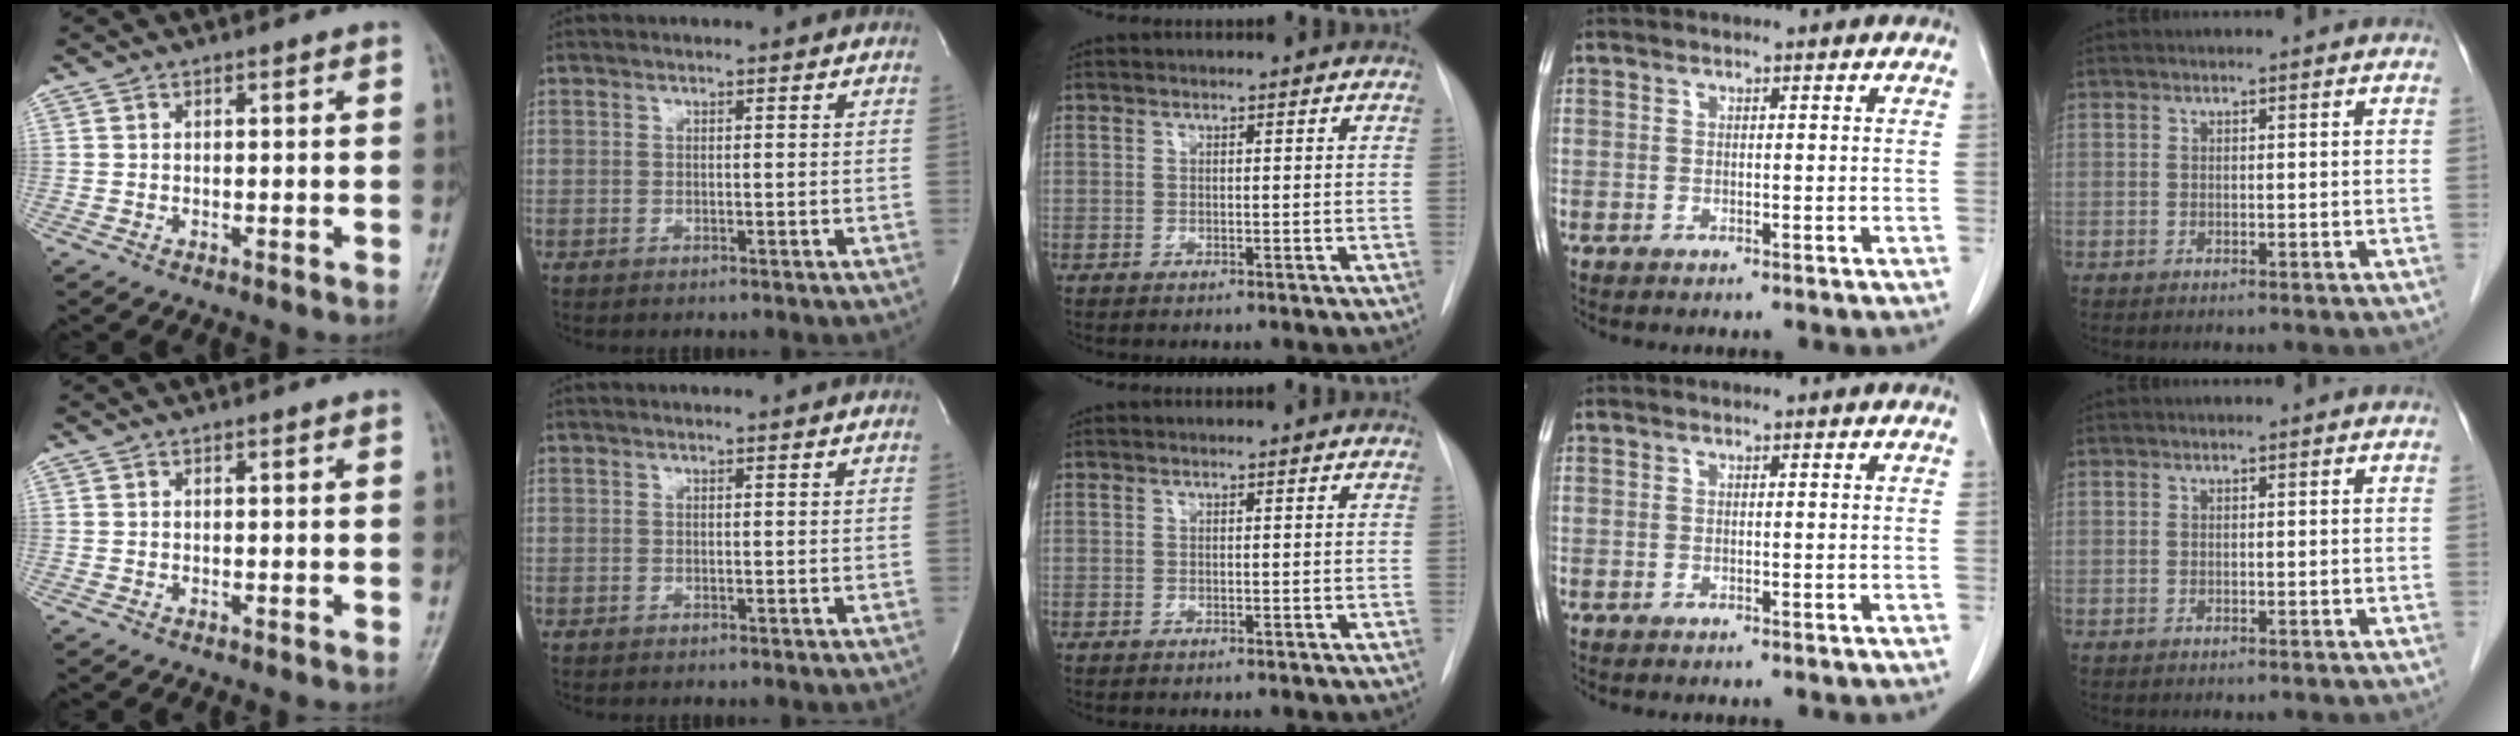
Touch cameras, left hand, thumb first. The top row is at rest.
{}